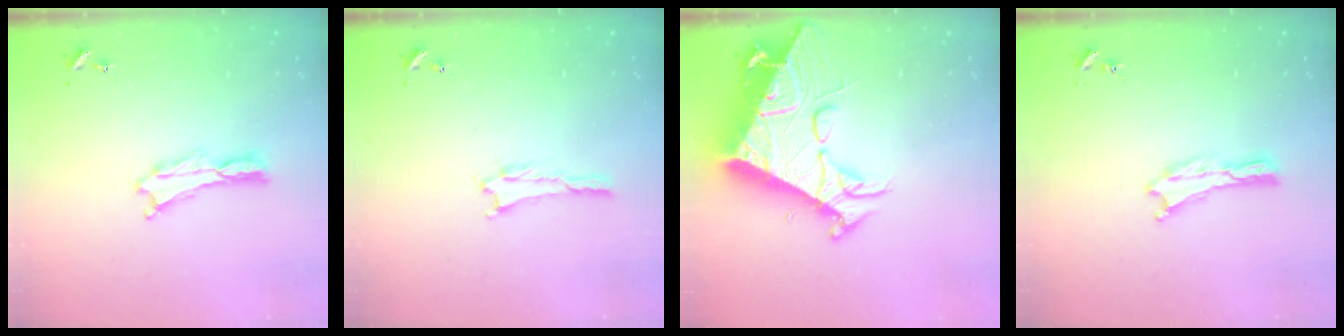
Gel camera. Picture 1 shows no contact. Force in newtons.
{"total": 0.5, "press": 0.5, "slide": 0.1}
{"total": 15.2, "press": 15.0, "slide": 1.9}
{"total": 0.0}